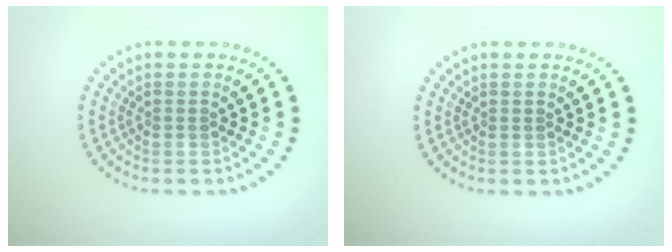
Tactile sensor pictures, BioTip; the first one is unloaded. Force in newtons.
{"total": 0.0}